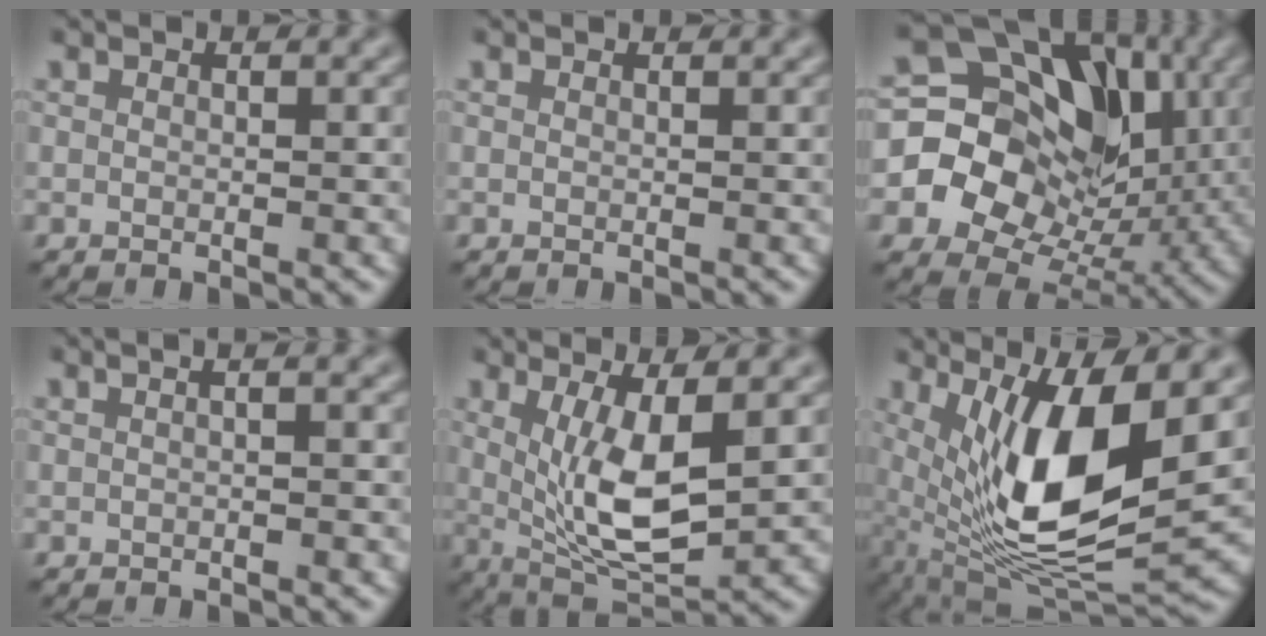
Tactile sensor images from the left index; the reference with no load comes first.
{"total": 0.0}
{"total": 13.5, "force": [0.9, 11.2, 7.4], "torque": [-0.113, 0.004, 0.006]}
{"total": 1.9, "force": [0.4, 0.9, 1.6], "torque": [-0.008, -0.002, -0.006]}
{"total": 7.5, "force": [0.6, 2.5, 7.0], "torque": [-0.139, -0.016, 0.022]}
{"total": 11.2, "force": [1.8, 3.8, 10.4], "torque": [-0.191, -0.023, 0.045]}